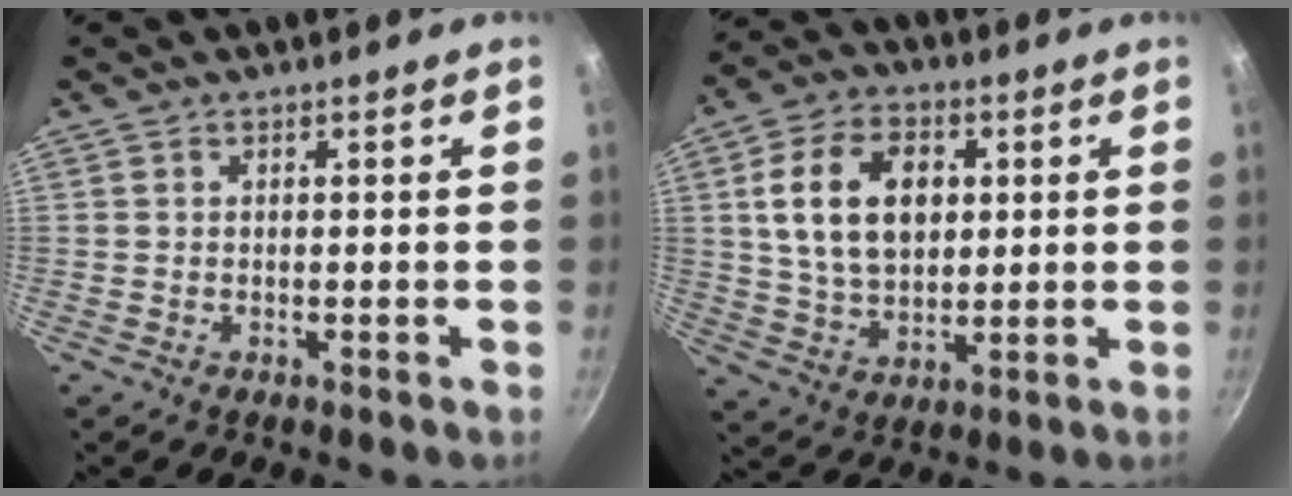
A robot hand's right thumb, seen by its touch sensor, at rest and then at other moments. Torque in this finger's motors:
{"motor_torque": [-0.49, 0.91, 0.60, 0.12, 0.40]}